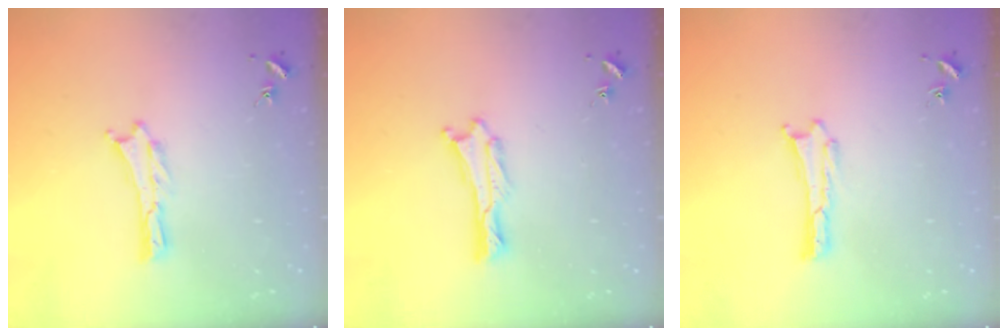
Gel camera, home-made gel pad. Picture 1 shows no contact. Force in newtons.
{"total": 0.6, "press": 0.6, "slide": 0.2}
{"total": 0.0}